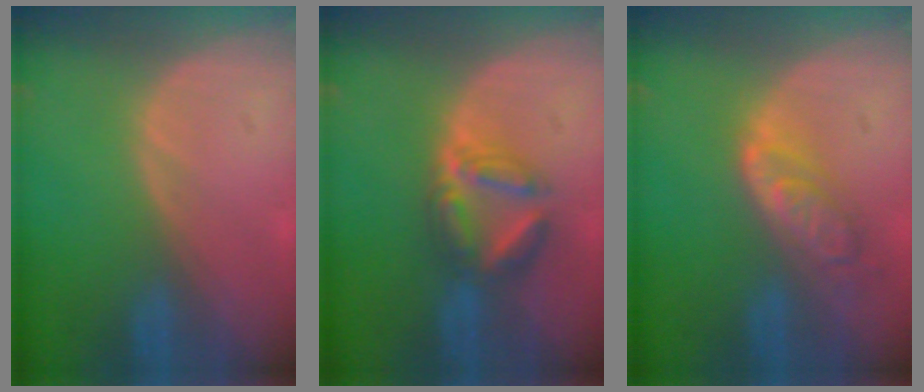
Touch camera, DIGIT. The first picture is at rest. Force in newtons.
{"total": 5.8, "press": 5.7, "slide": 0.5}
{"total": 6.2, "press": 5.5, "slide": 2.8}